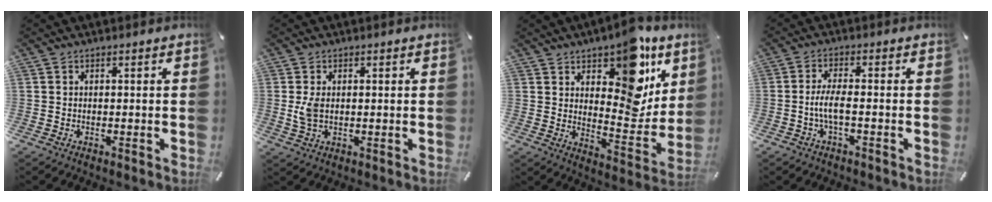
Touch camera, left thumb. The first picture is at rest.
{"total": 4.0, "force": [0.3, 2.3, 3.2], "torque": [-0.068, -0.003, -0.001]}
{"total": 16.7, "force": [10.3, 8.6, 9.8], "torque": [-0.111, -0.084, 0.173]}
{"total": 5.1, "force": [-1.4, 1.4, 4.7], "torque": [-0.104, -0.003, -0.031]}